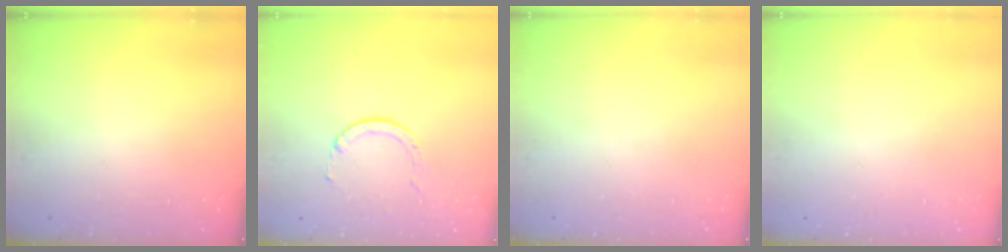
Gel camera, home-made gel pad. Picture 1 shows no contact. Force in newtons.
{"total": 3.2, "press": 3.2, "slide": 0.4}
{"total": 0.0}
{"total": 2.6, "press": 2.6, "slide": 0.2}